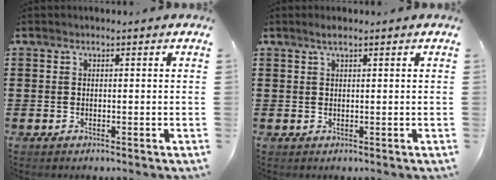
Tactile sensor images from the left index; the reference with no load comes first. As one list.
[{"total": 1.3, "force": [0.8, 0.1, 1.1], "torque": [-0.022, 0.002, 0.014]}]